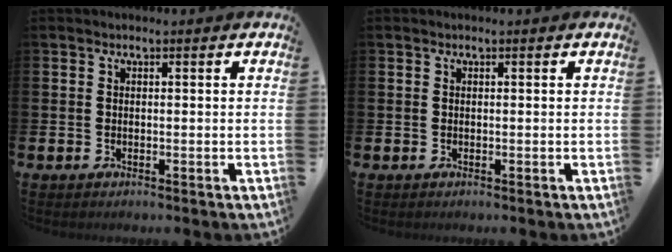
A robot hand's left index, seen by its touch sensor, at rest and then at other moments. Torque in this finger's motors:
{"motor_torque": [-0.04, 0.03, 0.01, 0.01]}